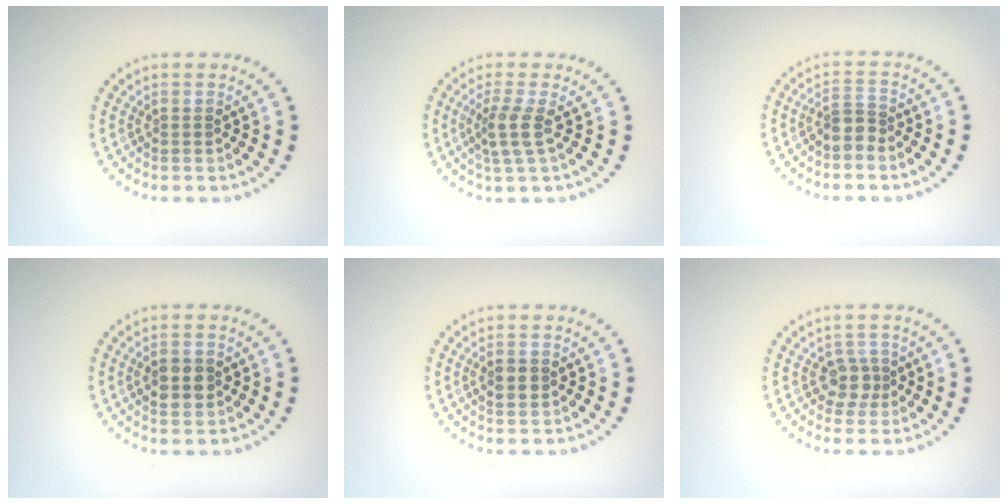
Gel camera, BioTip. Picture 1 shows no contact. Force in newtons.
{"total": 2.5, "press": 1.9, "slide": 1.5}
{"total": 2.0, "press": 1.6, "slide": 1.2}
{"total": 3.3, "press": 3.3, "slide": 0.1}
{"total": 1.9, "press": 1.9, "slide": 0.2}
{"total": 2.1, "press": 1.7, "slide": 1.2}